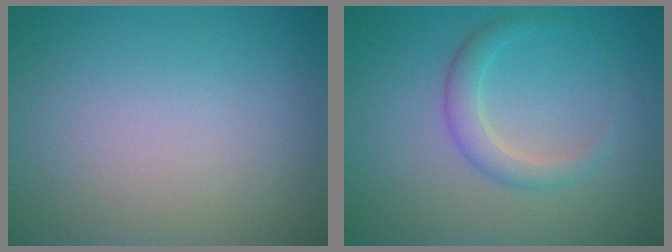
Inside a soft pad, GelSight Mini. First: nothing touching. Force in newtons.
{"total": 2.4, "press": 2.4, "slide": 0.1}